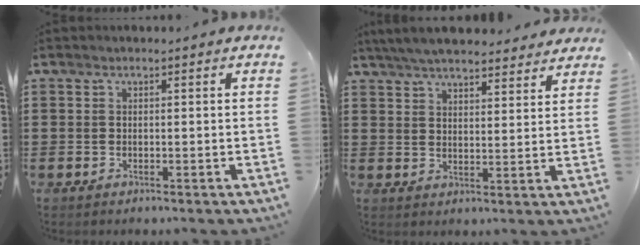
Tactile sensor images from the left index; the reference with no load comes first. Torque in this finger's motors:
{"motor_torque": [2.14, 0.00, 1.05, 0.21]}